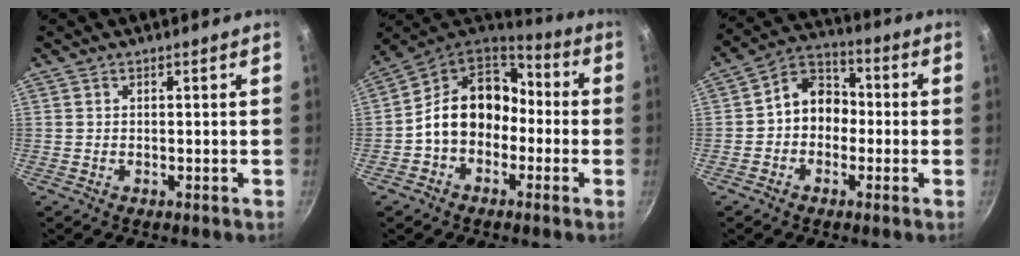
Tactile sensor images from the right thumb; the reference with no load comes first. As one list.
[{"total": 14.7, "force": [-2.2, 11.6, 8.7], "torque": [-0.110, 0.062, -0.052]}, {"total": 8.7, "force": [-1.0, 7.1, 5.0], "torque": [-0.033, 0.036, -0.036]}]